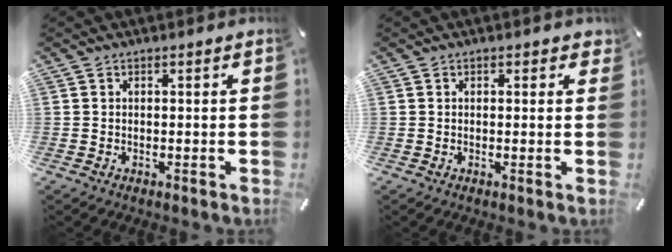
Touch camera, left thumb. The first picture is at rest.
{"total": 0.9, "force": [0.4, 0.6, 0.6], "torque": [-0.004, 0.002, 0.004]}